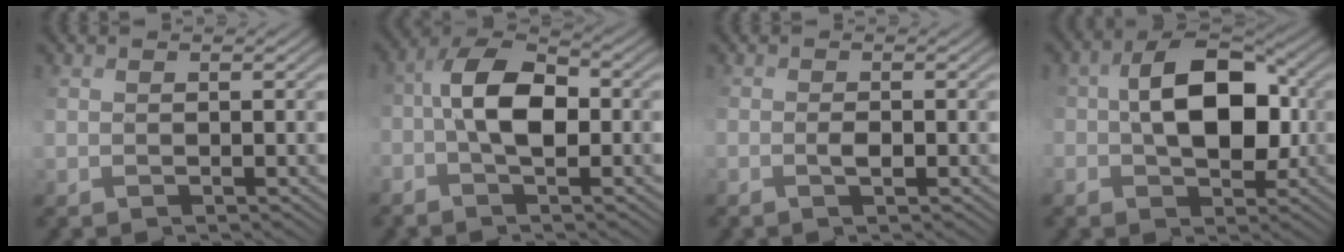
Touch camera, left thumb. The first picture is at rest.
{"total": 7.6, "force": [-0.6, 3.2, 6.9], "torque": [-0.128, 0.024, -0.018]}
{"total": 1.4, "force": [-0.2, 0.2, 1.4], "torque": [-0.026, 0.008, -0.001]}
{"total": 10.2, "force": [0.7, 6.2, 8.1], "torque": [-0.132, 0.016, 0.015]}